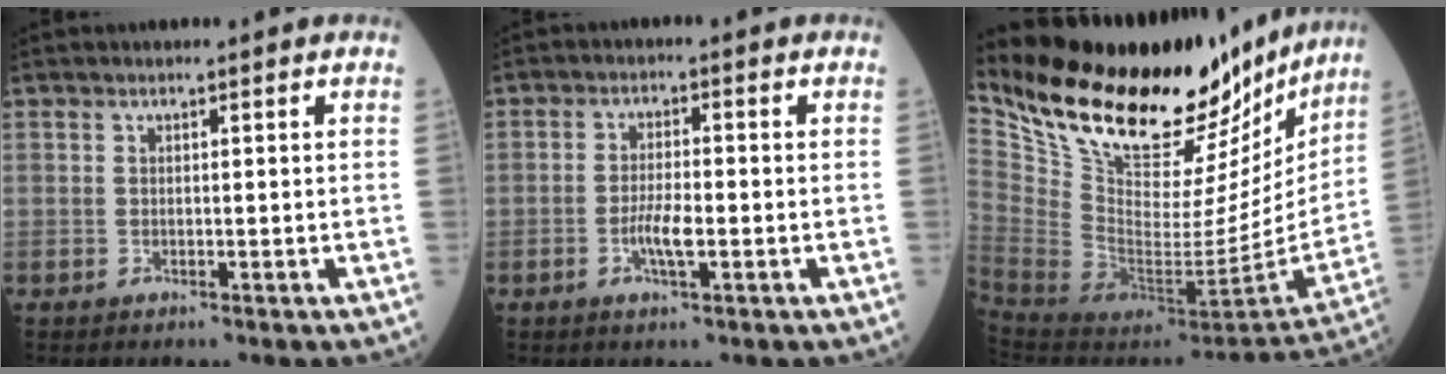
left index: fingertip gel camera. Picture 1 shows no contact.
{"total": 3.9, "force": [-1.4, 0.8, 3.5], "torque": [-0.070, -0.004, -0.027]}
{"total": 31.7, "force": [26.8, 9.4, 13.9], "torque": [-0.232, -0.051, 0.399]}